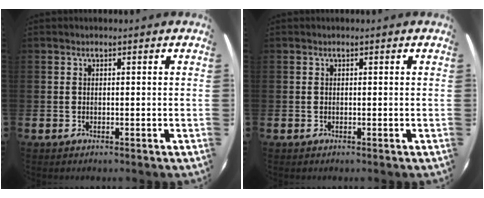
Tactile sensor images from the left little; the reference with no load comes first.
{"total": 0.0}